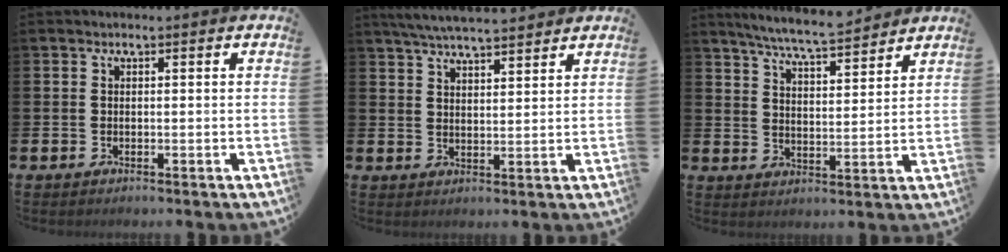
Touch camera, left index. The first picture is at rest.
{"total": 5.3, "force": [5.1, 0.3, 1.3], "torque": [-0.038, -0.020, 0.093]}
{"total": 6.8, "force": [6.5, -0.1, 1.7], "torque": [-0.061, -0.035, 0.117]}